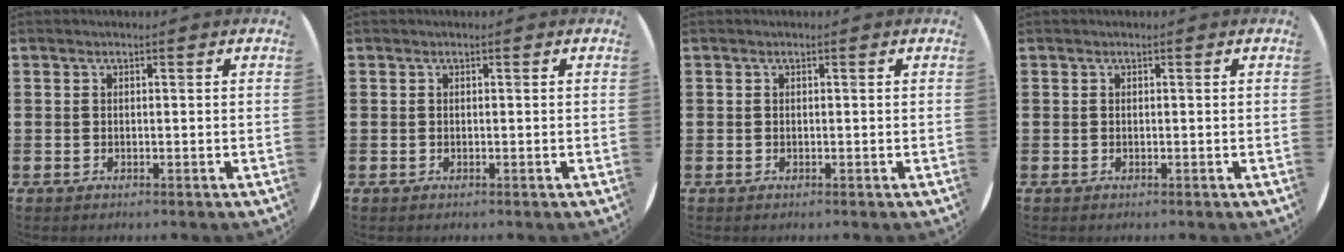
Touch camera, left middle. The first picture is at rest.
{"total": 0.0}
{"total": 0.0}
{"total": 0.0}